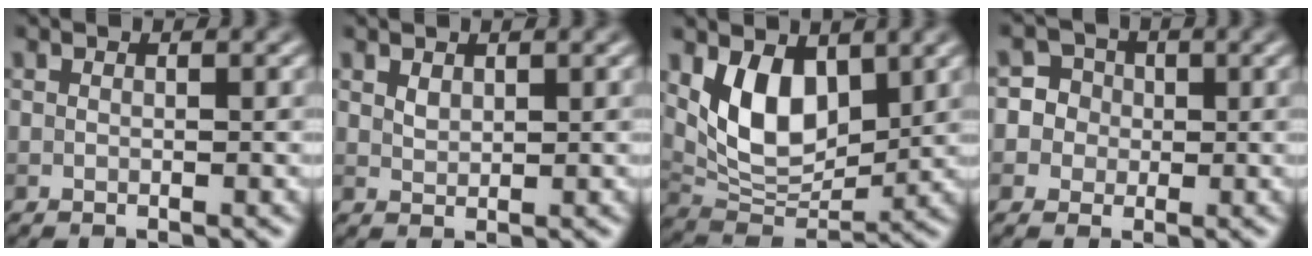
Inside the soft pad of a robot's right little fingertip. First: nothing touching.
{"total": 1.0, "force": [0.6, 0.5, 0.5], "torque": [-0.013, -0.001, 0.016]}
{"total": 6.3, "force": [2.4, 3.8, 4.4], "torque": [-0.085, -0.017, 0.048]}
{"total": 5.8, "force": [0.6, 5.6, 1.3], "torque": [-0.014, 0.039, -0.009]}